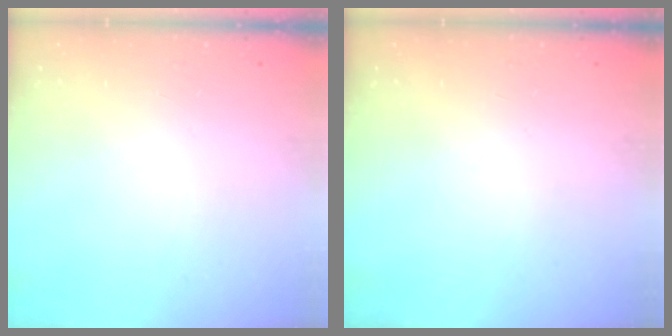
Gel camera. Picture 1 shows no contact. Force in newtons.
{"total": 0.0}